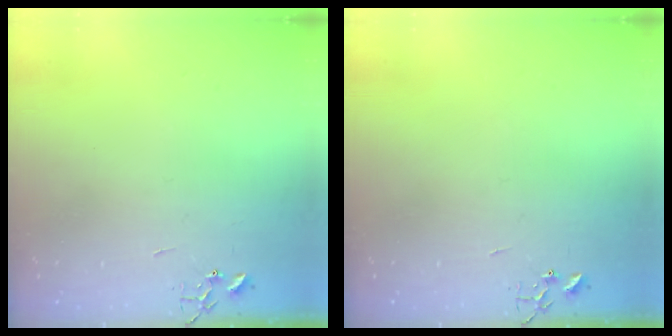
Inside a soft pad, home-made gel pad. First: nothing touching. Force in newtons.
{"total": 0.0}